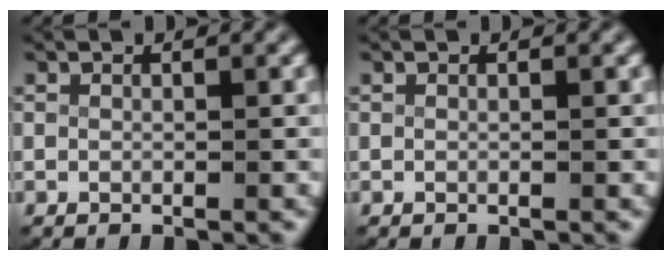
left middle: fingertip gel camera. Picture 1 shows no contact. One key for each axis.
{"total": 0.0}